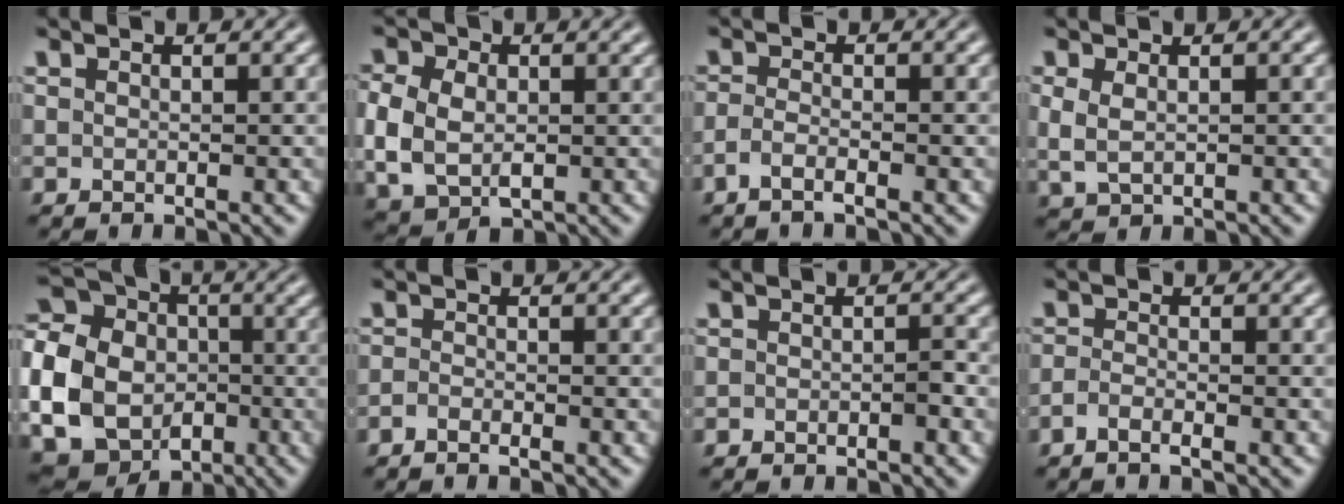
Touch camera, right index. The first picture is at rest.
{"total": 6.8, "force": [-0.4, 5.5, 4.0], "torque": [-0.101, -0.029, 0.008]}
{"total": 1.9, "force": [-1.6, -0.2, 1.1], "torque": [-0.028, -0.010, -0.025]}
{"total": 2.6, "force": [0.4, 1.7, 1.8], "torque": [-0.045, -0.008, 0.020]}
{"total": 15.4, "force": [-1.5, 13.3, 7.5], "torque": [-0.167, -0.052, -0.022]}
{"total": 1.4, "force": [-1.3, -0.4, 0.2], "torque": [-0.003, -0.007, -0.023]}
{"total": 1.0, "force": [-0.9, -0.2, 0.3], "torque": [0.001, -0.002, -0.016]}
{"total": 1.7, "force": [-1.5, -0.4, 0.7], "torque": [-0.014, -0.008, -0.027]}